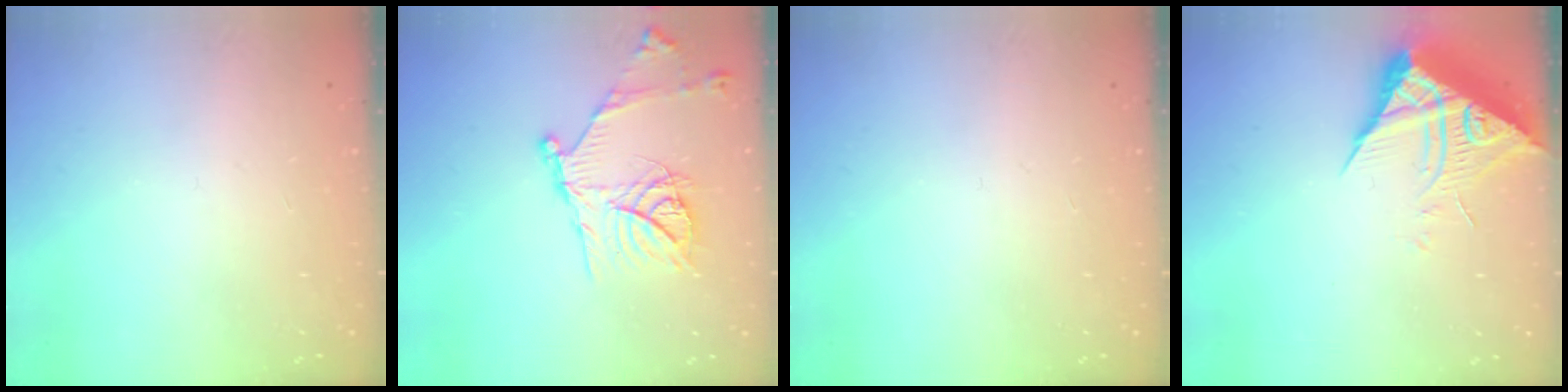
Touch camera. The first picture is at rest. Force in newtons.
{"total": 18.1, "press": 18.0, "slide": 1.7}
{"total": 0.0}
{"total": 8.8, "press": 8.7, "slide": 0.9}